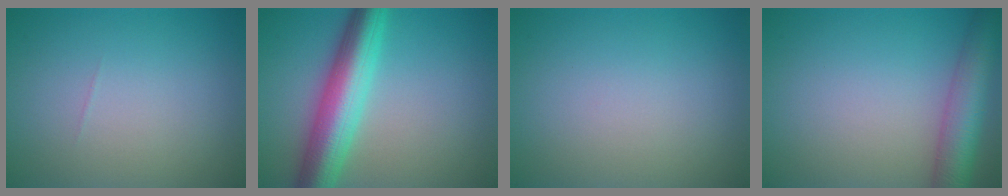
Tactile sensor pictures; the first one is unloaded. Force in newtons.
{"total": 7.6, "press": 7.6, "slide": 0.2}
{"total": 0.0}
{"total": 5.7, "press": 5.7, "slide": 0.3}